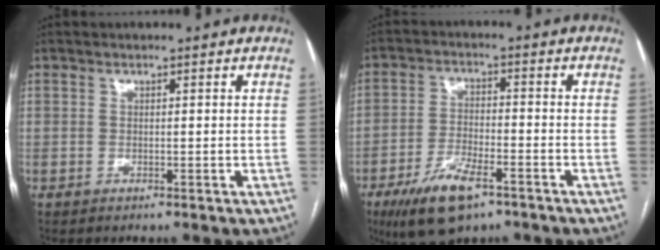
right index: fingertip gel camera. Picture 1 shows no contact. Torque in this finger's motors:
{"motor_torque": [1.05, -1.09, 0.50, 0.11]}